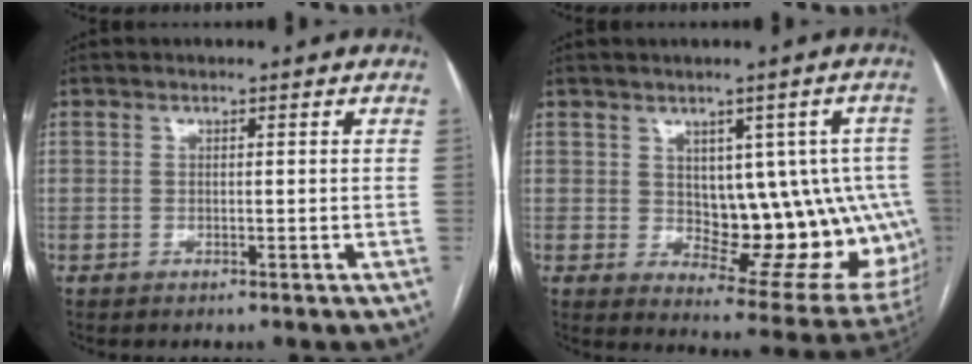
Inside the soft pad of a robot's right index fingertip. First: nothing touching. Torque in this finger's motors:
{"motor_torque": [0.28, 0.07, 0.29, 0.02]}